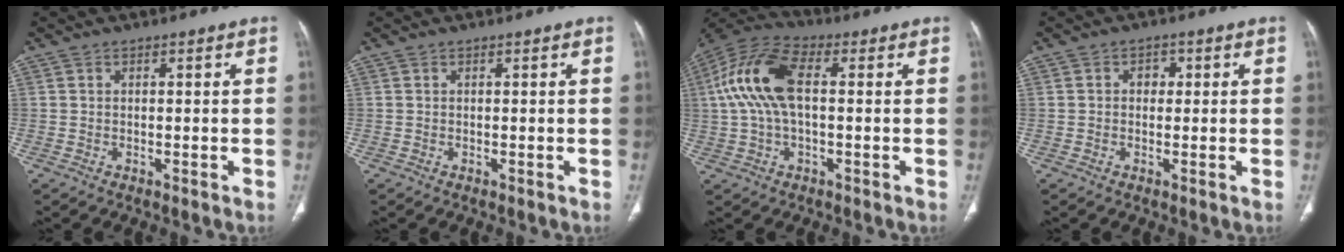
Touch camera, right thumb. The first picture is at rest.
{"total": 0.0}
{"total": 13.7, "force": [1.5, 6.9, 11.8], "torque": [-0.253, 0.035, 0.023]}
{"total": 2.1, "force": [0.3, 1.7, 1.2], "torque": [-0.005, 0.005, 0.000]}